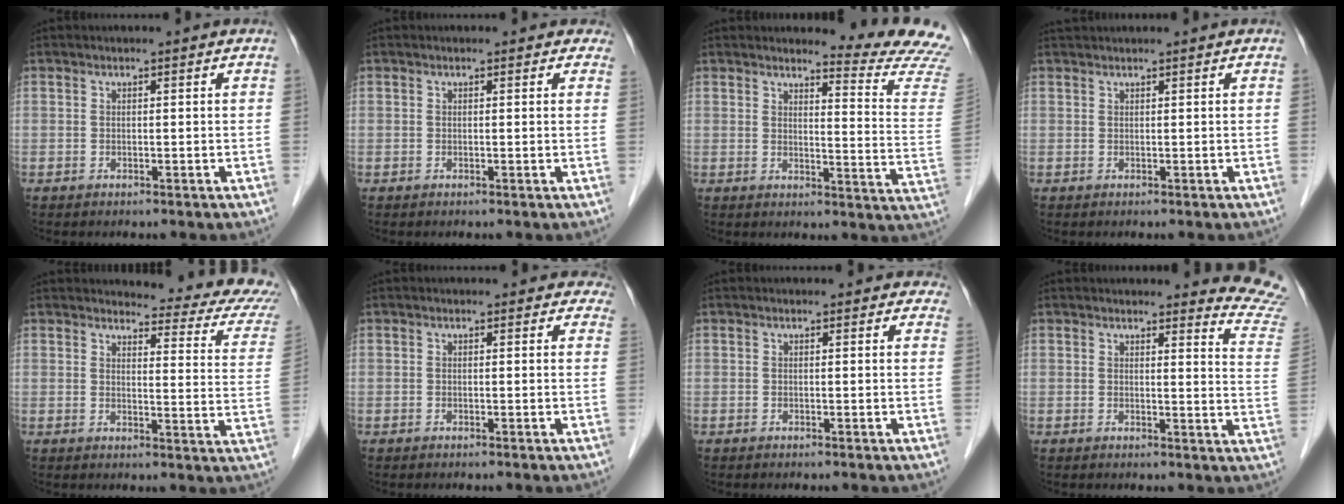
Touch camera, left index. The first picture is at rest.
{"total": 1.6, "force": [1.3, 0.9, 0.3], "torque": [0.005, -0.003, -0.002]}
{"total": 12.2, "force": [12.0, -1.5, 1.5], "torque": [-0.013, -0.128, 0.115]}
{"total": 1.5, "force": [1.5, -0.2, 0.4], "torque": [-0.005, 0.022, 0.032]}
{"total": 15.4, "force": [14.6, 2.2, 4.4], "torque": [-0.024, -0.083, 0.132]}
{"total": 2.2, "force": [1.6, 1.4, 0.0], "torque": [0.018, -0.006, -0.006]}
{"total": 2.0, "force": [1.6, 1.1, 0.2], "torque": [0.012, -0.005, -0.003]}
{"total": 9.5, "force": [9.5, 0.0, 0.3], "torque": [0.021, -0.095, 0.068]}